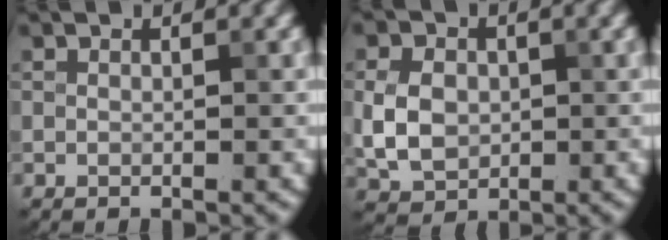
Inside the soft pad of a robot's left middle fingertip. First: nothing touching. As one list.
[{"total": 4.3, "force": [-0.2, 3.4, 2.6], "torque": [-0.057, 0.001, -0.005]}]